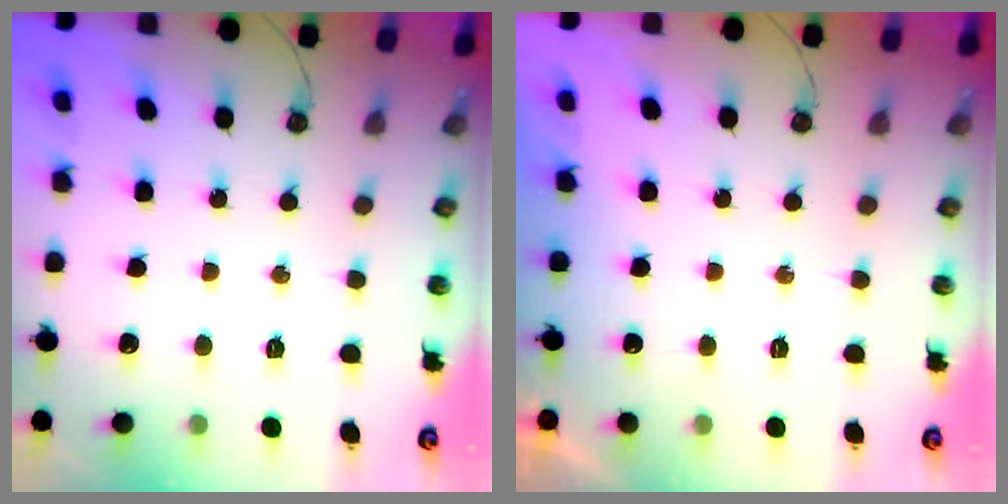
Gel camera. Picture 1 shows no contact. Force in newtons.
{"total": 0.0}